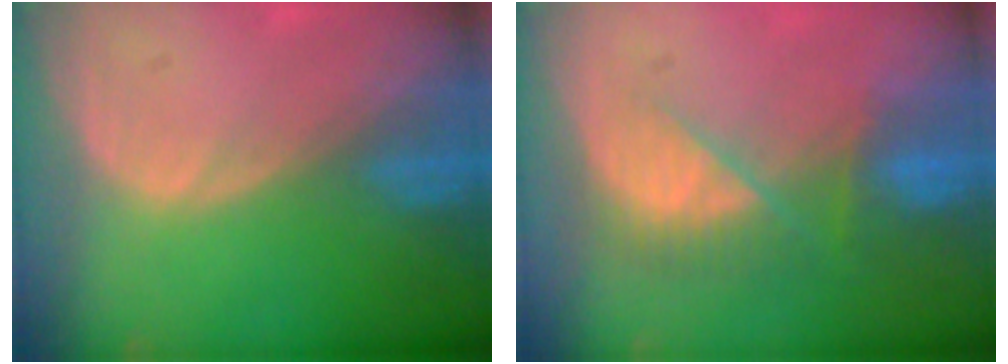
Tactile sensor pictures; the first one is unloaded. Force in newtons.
{"total": 7.4, "press": 6.6, "slide": 3.3}